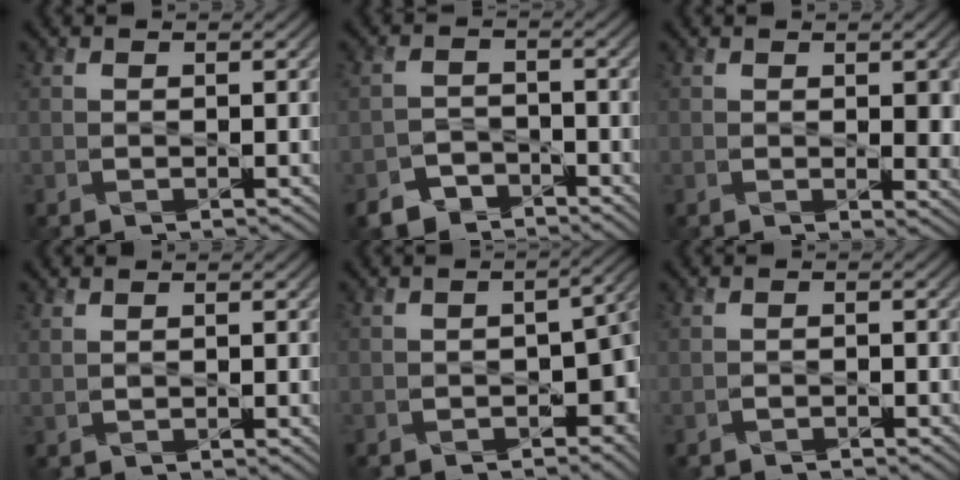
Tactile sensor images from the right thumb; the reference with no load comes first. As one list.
[{"total": 4.6, "force": [-3.8, 2.3, 0.8], "torque": [-0.012, -0.009, -0.072]}, {"total": 4.1, "force": [0.7, 1.7, 3.7], "torque": [-0.054, -0.006, 0.018]}, {"total": 1.2, "force": [0.9, 0.3, 0.7], "torque": [-0.019, -0.004, 0.023]}, {"total": 7.1, "force": [-2.1, 4.0, 5.5], "torque": [-0.073, -0.023, -0.022]}, {"total": 0.7, "force": [-0.6, 0.2, 0.2], "torque": [-0.008, -0.001, -0.012]}]